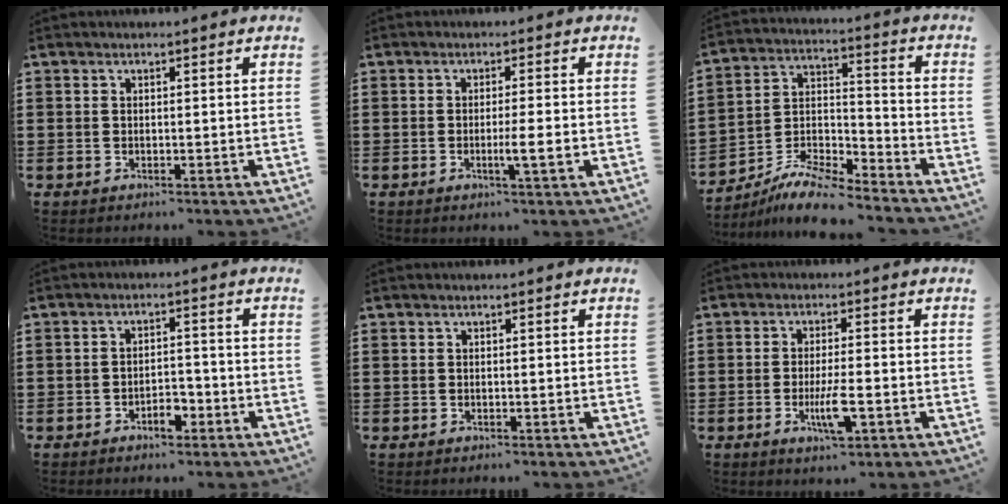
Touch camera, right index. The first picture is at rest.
{"total": 3.6, "force": [-1.2, -0.1, 3.4], "torque": [-0.055, -0.009, -0.021]}
{"total": 9.5, "force": [-8.9, 1.4, 2.8], "torque": [-0.057, 0.017, -0.176]}
{"total": 3.6, "force": [-2.2, 1.7, 2.3], "torque": [-0.041, 0.005, -0.041]}
{"total": 0.0}
{"total": 5.6, "force": [-2.0, 1.3, 5.1], "torque": [-0.103, -0.011, -0.038]}